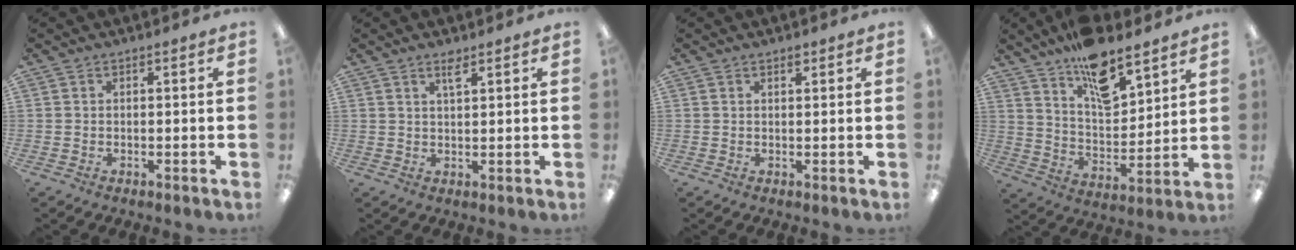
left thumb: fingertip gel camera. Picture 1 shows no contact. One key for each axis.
{"total": 2.8, "fx": 2.1, "fy": 0.7, "fz": 1.7, "tx": -0.032, "ty": 0.000, "tz": 0.035}
{"total": 1.2, "fx": 1.0, "fy": 0.5, "fz": 0.5, "tx": -0.003, "ty": -0.003, "tz": 0.016}
{"total": 14.0, "fx": 10.8, "fy": 5.5, "fz": 7.0, "tx": -0.106, "ty": -0.071, "tz": 0.191}